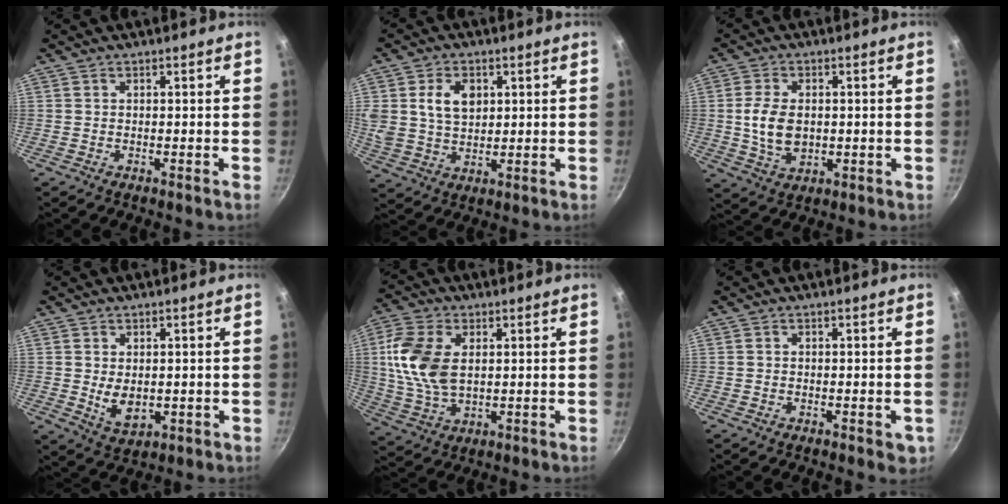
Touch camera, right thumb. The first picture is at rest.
{"total": 9.2, "force": [2.6, 6.6, 5.8], "torque": [-0.093, -0.006, 0.050]}
{"total": 8.5, "force": [0.2, 5.6, 6.4], "torque": [-0.114, -0.001, 0.009]}
{"total": 5.7, "force": [0.2, 3.8, 4.3], "torque": [-0.064, -0.014, 0.015]}
{"total": 12.4, "force": [2.1, 7.6, 9.6], "torque": [-0.188, -0.005, 0.040]}
{"total": 2.7, "force": [-0.8, 1.5, 2.1], "torque": [-0.022, -0.002, -0.010]}